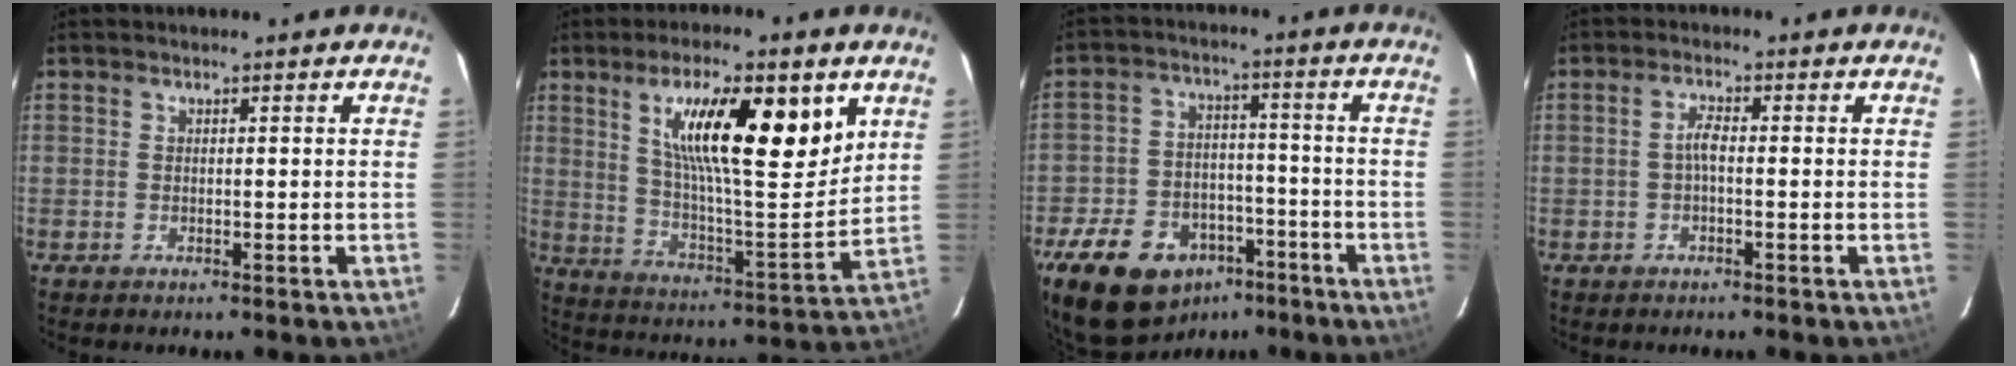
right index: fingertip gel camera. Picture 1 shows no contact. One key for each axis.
{"total": 19.9, "fx": 8.8, "fy": 5.1, "fz": 17.1, "tx": -0.269, "ty": 0.003, "tz": 0.149}
{"total": 18.4, "fx": -11.5, "fy": 11.5, "fz": 8.4, "tx": -0.204, "ty": 0.016, "tz": -0.166}
{"total": 2.0, "fx": -0.6, "fy": 0.5, "fz": 1.9, "tx": -0.038, "ty": 0.007, "tz": -0.012}